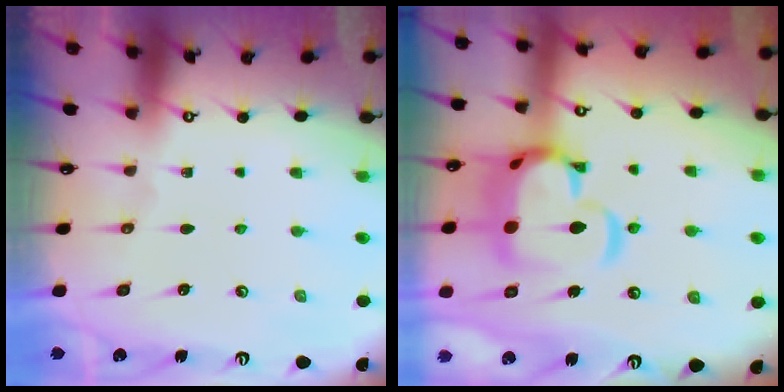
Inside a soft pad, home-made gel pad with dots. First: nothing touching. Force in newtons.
{"total": 10.0, "press": 9.9, "slide": 1.6}